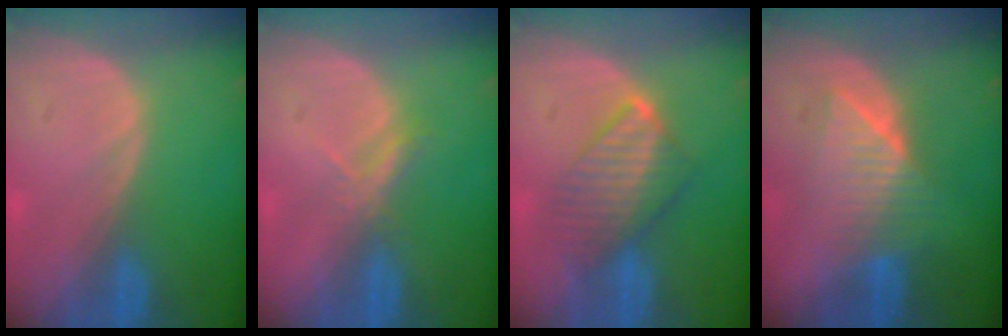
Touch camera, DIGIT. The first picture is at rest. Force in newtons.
{"total": 2.3, "press": 2.1, "slide": 0.9}
{"total": 6.5, "press": 6.4, "slide": 0.6}
{"total": 6.5, "press": 6.4, "slide": 0.9}